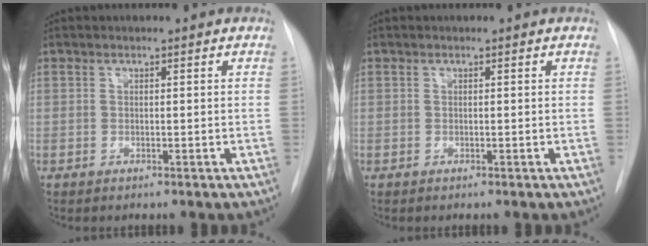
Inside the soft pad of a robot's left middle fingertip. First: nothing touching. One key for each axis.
{"total": 0.0}